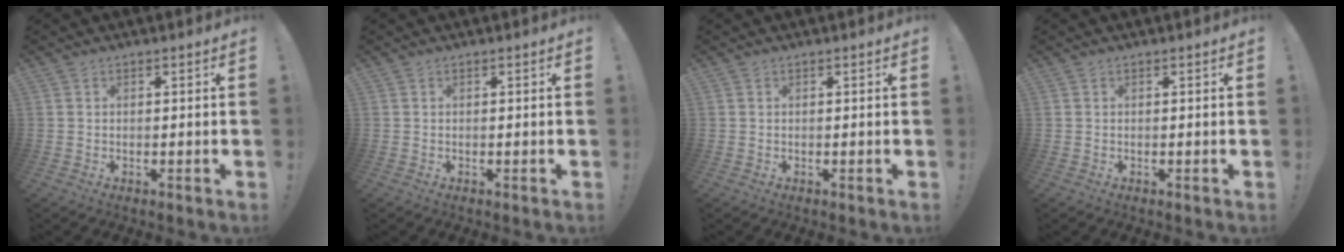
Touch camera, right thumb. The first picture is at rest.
{"total": 0.0}
{"total": 0.0}
{"total": 0.0}